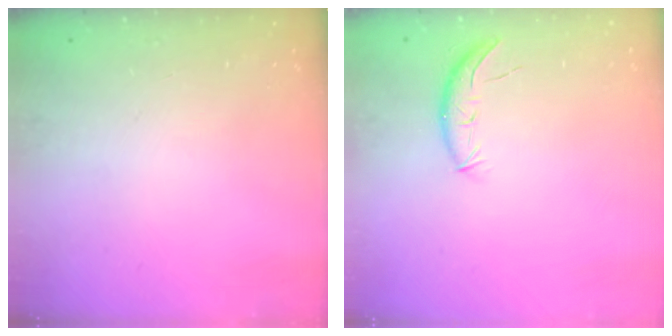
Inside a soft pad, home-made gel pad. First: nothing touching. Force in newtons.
{"total": 8.1, "press": 7.9, "slide": 1.9}